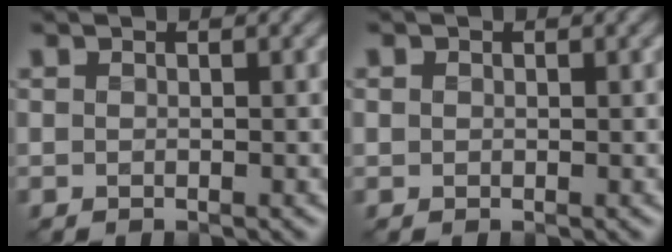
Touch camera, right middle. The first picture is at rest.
{"total": 0.5, "force": [0.1, 0.5, 0.1], "torque": [0.001, 0.000, 0.001]}